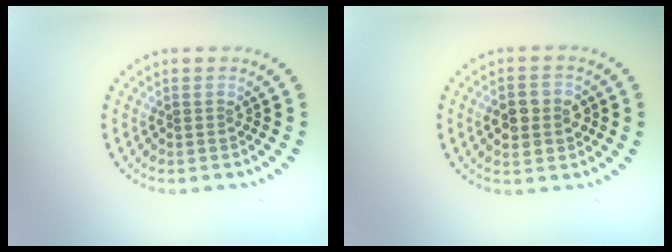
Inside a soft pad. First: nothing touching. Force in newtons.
{"total": 3.4, "press": 3.4, "slide": 0.2}